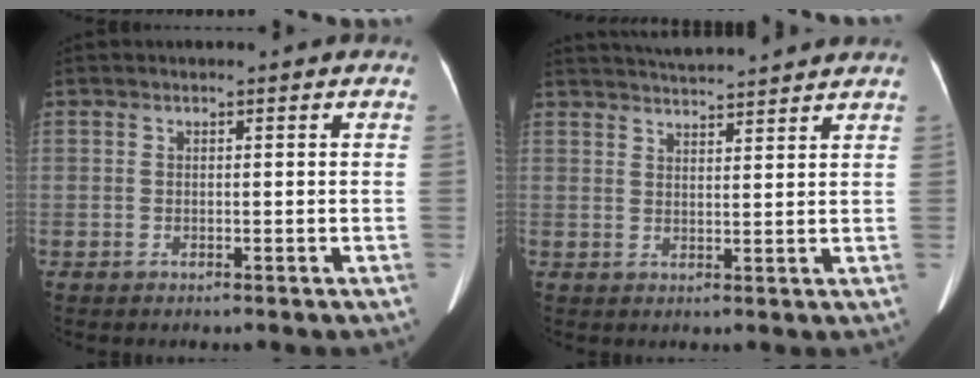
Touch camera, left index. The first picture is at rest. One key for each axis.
{"total": 9.3, "fx": 8.9, "fy": 0.0, "fz": 2.9, "tx": -0.054, "ty": 0.026, "tz": 0.126}